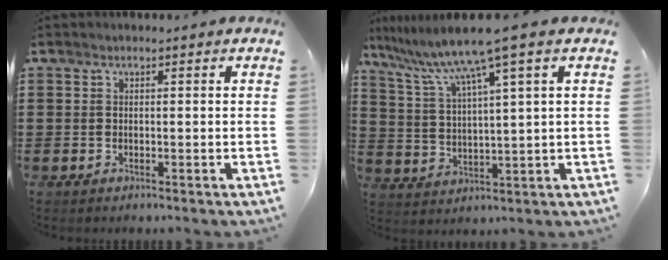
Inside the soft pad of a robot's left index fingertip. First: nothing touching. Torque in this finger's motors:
{"motor_torque": [1.11, -1.03, 0.61, 0.21]}